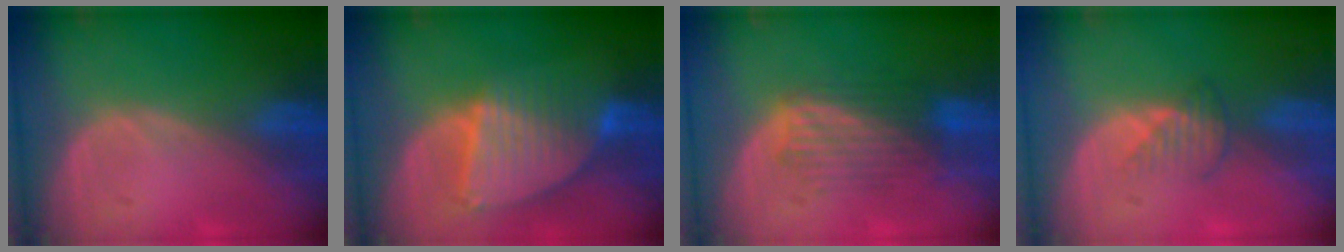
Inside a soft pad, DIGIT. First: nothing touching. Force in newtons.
{"total": 8.6, "press": 7.4, "slide": 4.3}
{"total": 5.9, "press": 5.9, "slide": 0.4}
{"total": 2.5, "press": 2.5, "slide": 0.2}